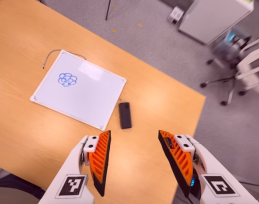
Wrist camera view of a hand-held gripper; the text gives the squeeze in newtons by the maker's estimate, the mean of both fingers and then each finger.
{"total": 0.0}